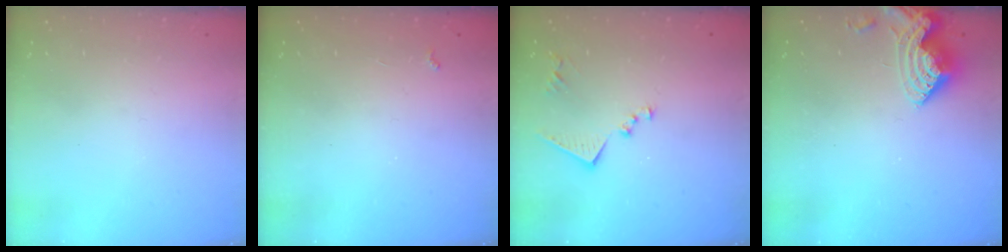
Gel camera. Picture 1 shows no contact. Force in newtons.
{"total": 2.9, "press": 2.9, "slide": 0.5}
{"total": 11.1, "press": 11.1, "slide": 0.9}
{"total": 8.2, "press": 8.2, "slide": 0.9}